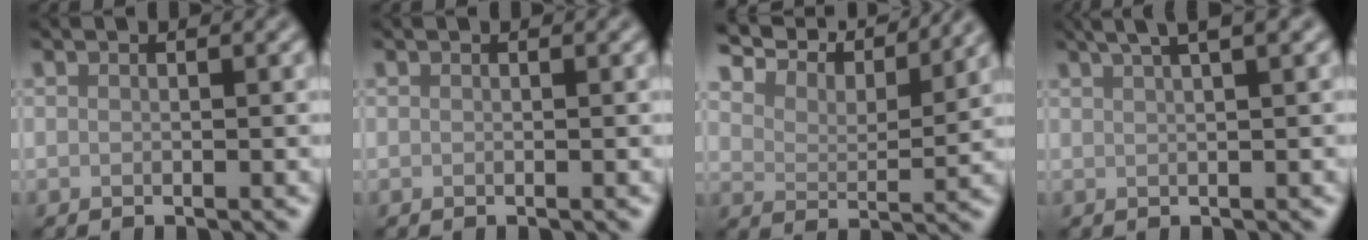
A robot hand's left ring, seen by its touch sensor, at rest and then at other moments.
{"total": 0.0}
{"total": 8.3, "force": [7.5, 1.6, 3.2], "torque": [-0.070, 0.009, 0.098]}
{"total": 4.4, "force": [3.0, 1.0, 3.1], "torque": [-0.030, 0.017, 0.030]}